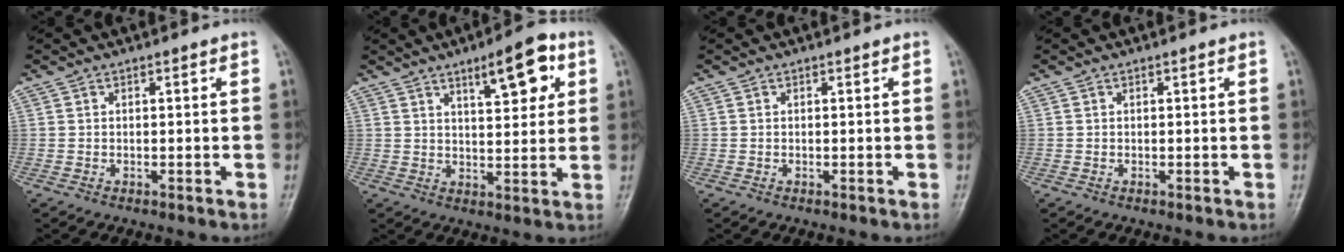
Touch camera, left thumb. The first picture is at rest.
{"total": 9.7, "force": [4.6, 3.3, 7.8], "torque": [-0.091, -0.020, 0.064]}
{"total": 0.0}
{"total": 0.0}